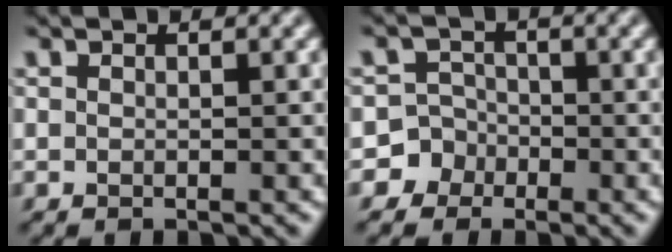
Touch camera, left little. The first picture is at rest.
{"total": 4.7, "force": [-2.3, 4.1, -0.2], "torque": [0.039, 0.003, -0.055]}